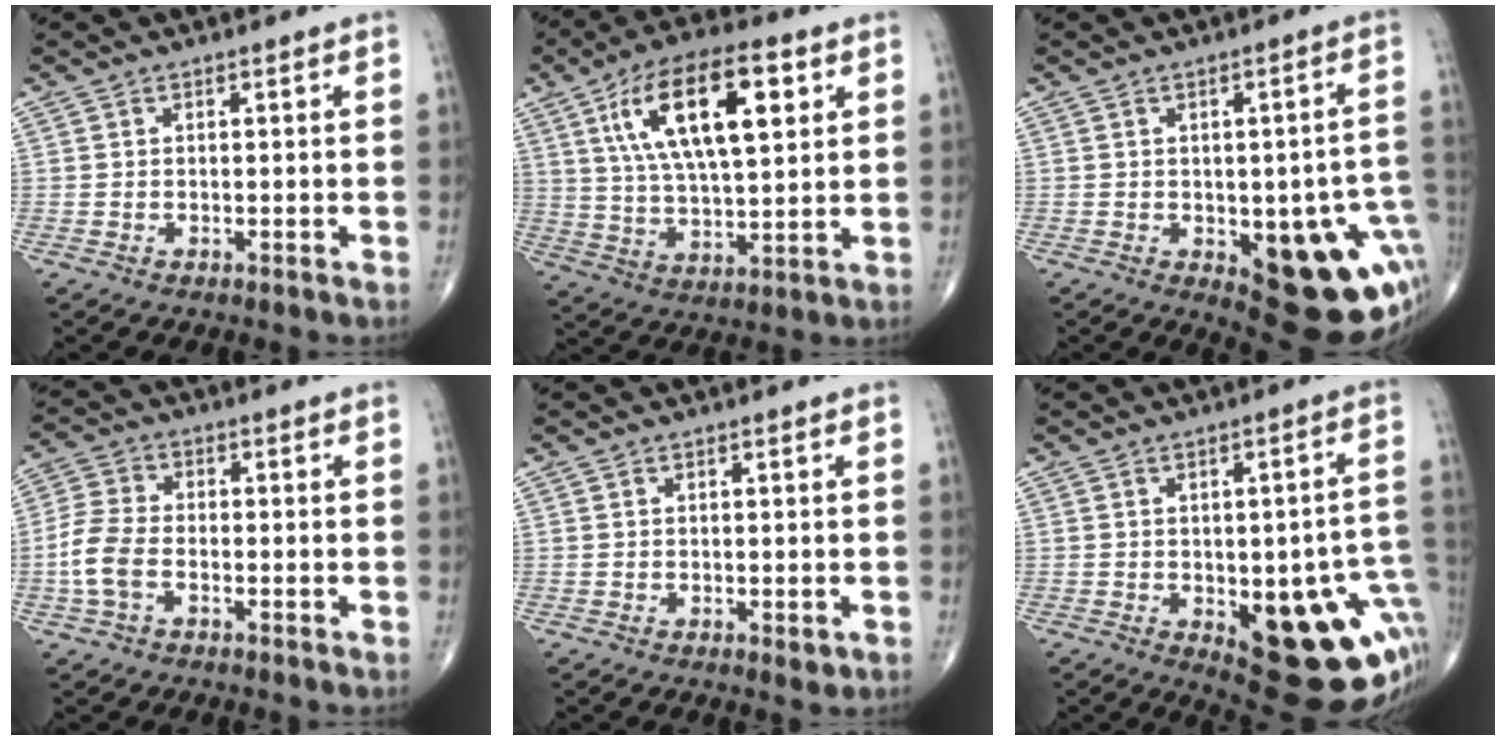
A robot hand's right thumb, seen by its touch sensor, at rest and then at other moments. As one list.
[{"total": 18.6, "force": [6.6, 7.4, 15.8], "torque": [-0.263, -0.007, 0.113]}, {"total": 18.6, "force": [-4.3, 7.3, 16.5], "torque": [-0.149, 0.014, -0.022]}, {"total": 6.8, "force": [-2.0, 4.0, 5.1], "torque": [-0.122, 0.015, -0.046]}, {"total": 1.3, "force": [-0.2, 0.5, 1.1], "torque": [-0.013, -0.004, 0.000]}, {"total": 21.6, "force": [-4.9, 8.2, 19.3], "torque": [-0.189, 0.013, -0.029]}]